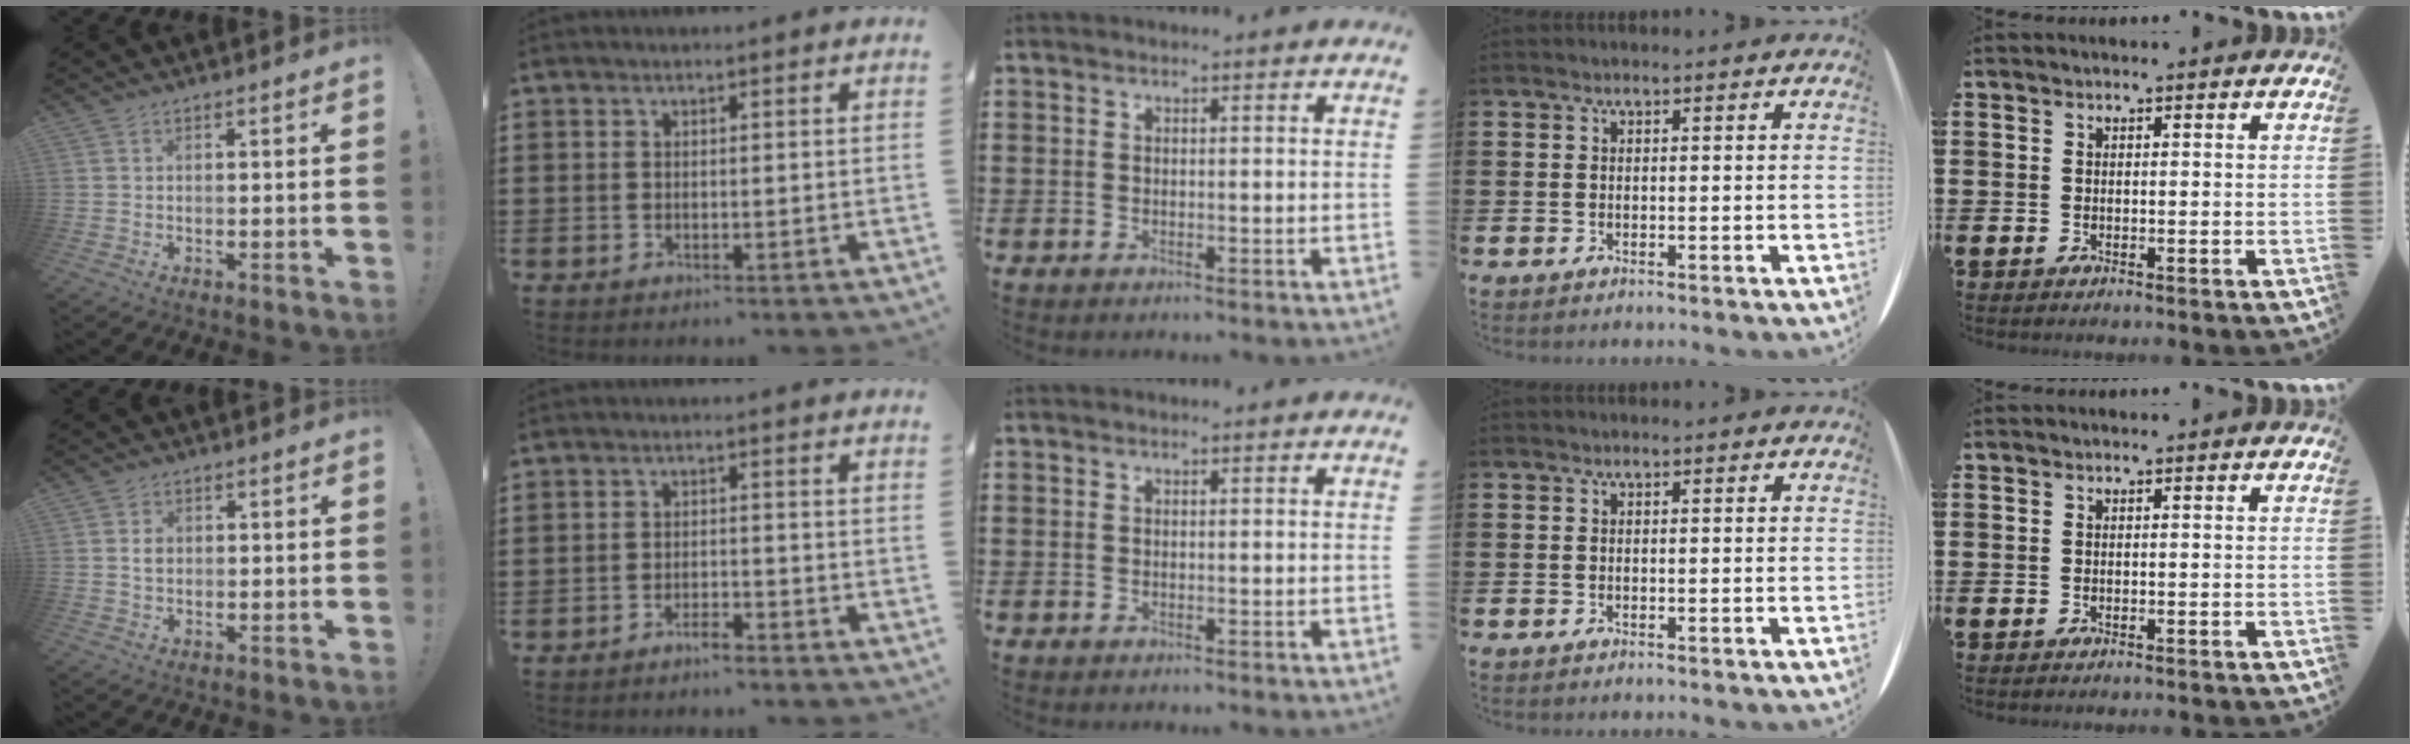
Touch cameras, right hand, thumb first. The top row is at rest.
{"thumb": {"total": 2.4, "force": [0.3, 2.0, 1.3], "torque": [-0.008, -0.002, 0.001]}, "index": {"total": 2.1, "force": [-2.0, 0.1, 0.6], "torque": [-0.014, 0.001, -0.040]}}